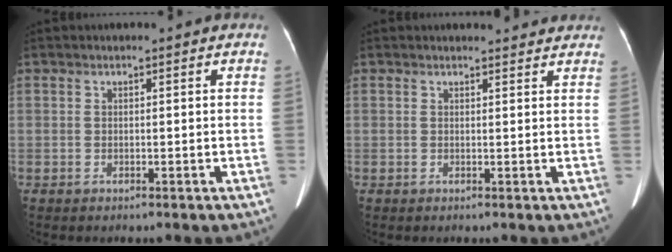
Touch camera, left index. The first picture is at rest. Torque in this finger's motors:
{"motor_torque": [-0.63, -1.51, -0.65, -0.21]}